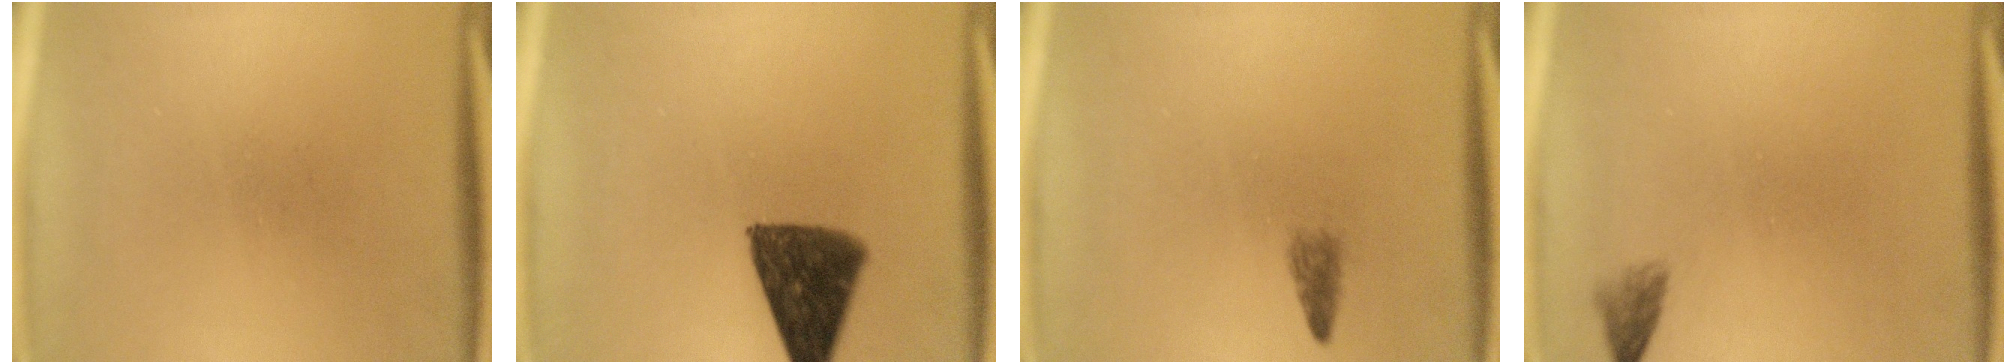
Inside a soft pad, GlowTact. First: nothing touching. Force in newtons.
{"total": 11.3}
{"total": 1.4}
{"total": 1.5}